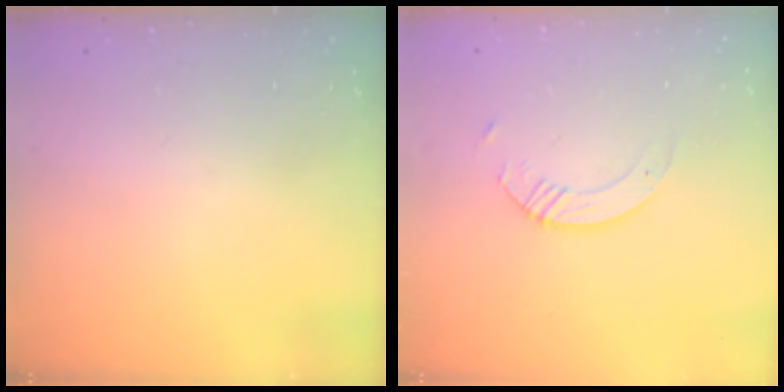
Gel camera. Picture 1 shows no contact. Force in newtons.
{"total": 4.3, "press": 4.2, "slide": 0.3}